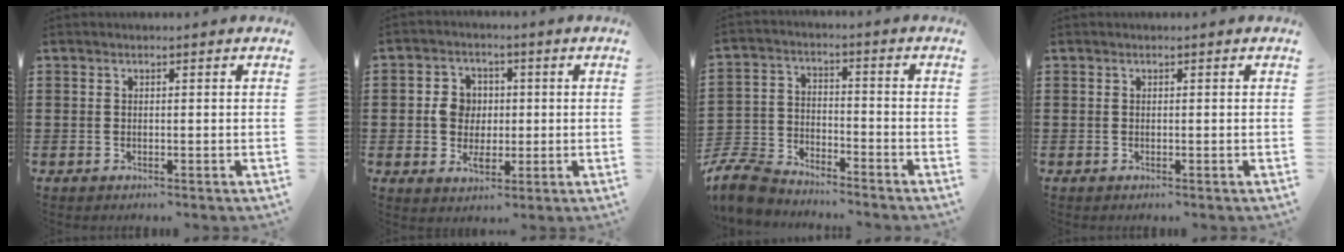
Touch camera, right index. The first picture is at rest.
{"total": 5.6, "force": [0.0, 4.7, 3.0], "torque": [-0.064, 0.010, -0.003]}
{"total": 7.5, "force": [-7.1, 1.9, 1.5], "torque": [-0.055, 0.008, -0.148]}
{"total": 0.0}